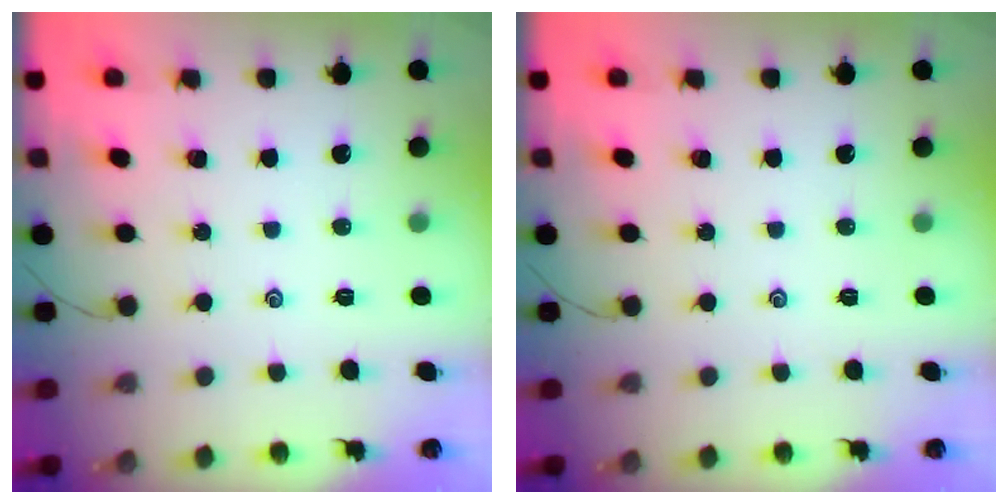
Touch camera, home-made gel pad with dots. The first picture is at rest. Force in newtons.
{"total": 0.0}